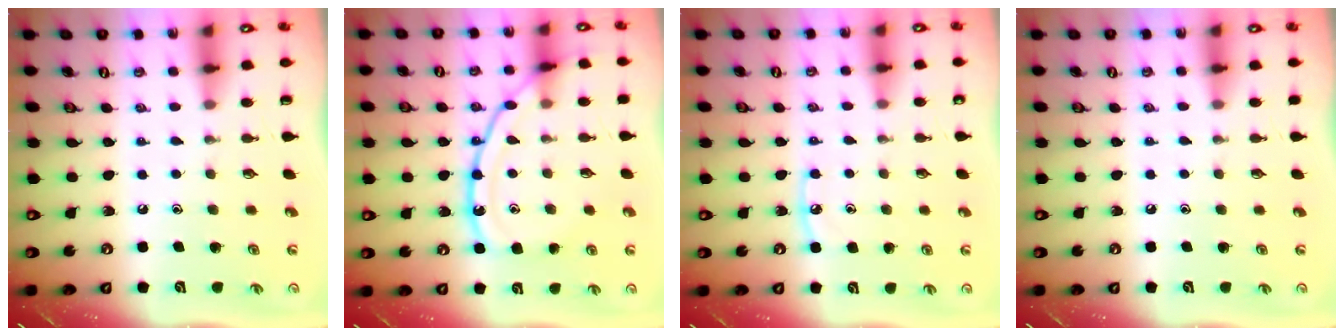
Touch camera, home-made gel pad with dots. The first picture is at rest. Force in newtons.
{"total": 14.9, "press": 14.8, "slide": 1.2}
{"total": 5.3, "press": 5.3, "slide": 0.3}
{"total": 2.9, "press": 2.9, "slide": 0.5}